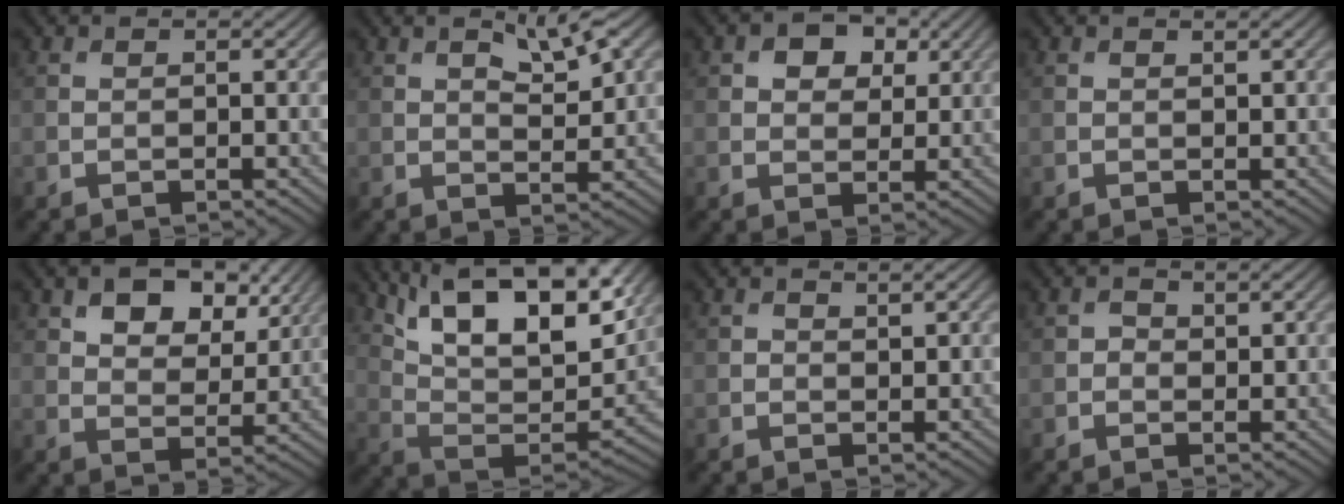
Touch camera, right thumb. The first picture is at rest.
{"total": 4.5, "force": [2.2, 1.3, 3.7], "torque": [-0.070, -0.004, 0.039]}
{"total": 4.5, "force": [1.9, 3.1, 2.6], "torque": [-0.039, 0.001, 0.025]}
{"total": 0.6, "force": [0.4, 0.1, 0.5], "torque": [-0.007, 0.002, 0.006]}
{"total": 9.1, "force": [5.1, 5.1, 5.5], "torque": [-0.090, -0.010, 0.084]}
{"total": 18.1, "force": [10.6, 6.9, 13.0], "torque": [-0.248, 0.010, 0.171]}
{"total": 1.3, "force": [0.6, 0.6, 1.0], "torque": [-0.018, -0.001, 0.012]}
{"total": 1.4, "force": [0.2, 1.0, 0.9], "torque": [-0.015, -0.002, 0.002]}